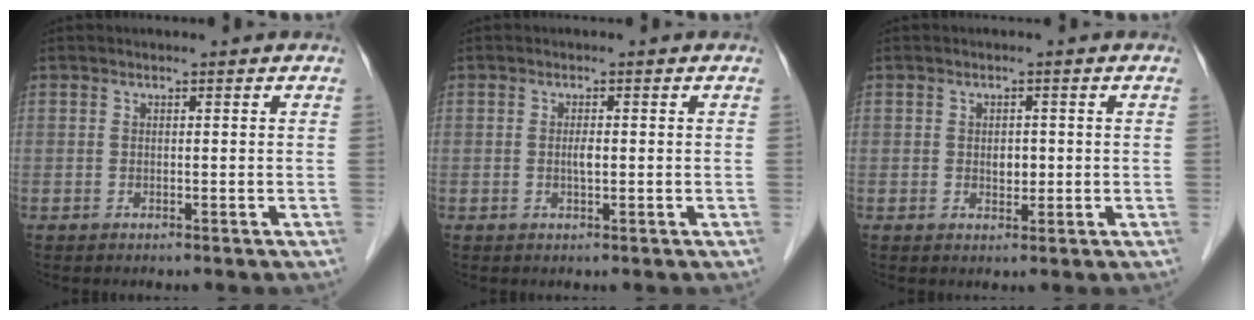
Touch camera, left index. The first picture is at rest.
{"total": 1.3, "force": [-0.1, 0.3, 1.3], "torque": [-0.025, 0.000, -0.001]}
{"total": 1.9, "force": [0.0, 1.3, 1.4], "torque": [-0.023, 0.000, 0.002]}